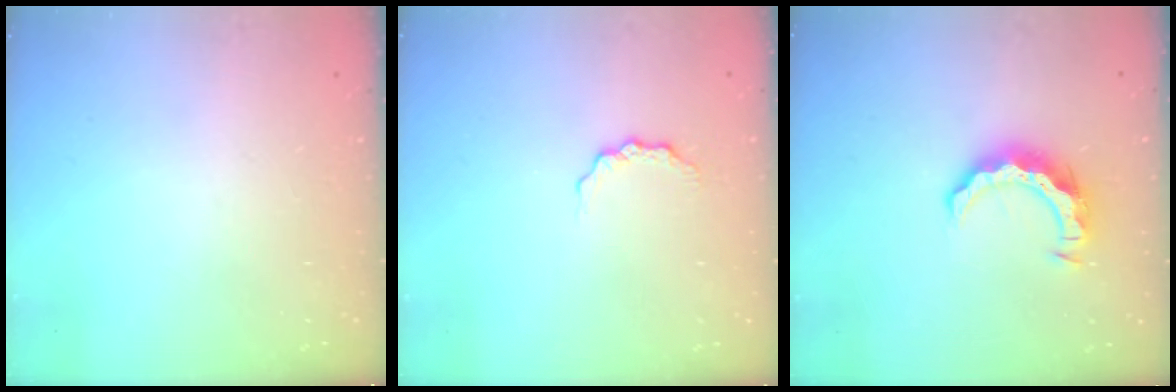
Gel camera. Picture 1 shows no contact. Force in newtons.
{"total": 4.8, "press": 4.8, "slide": 0.6}
{"total": 8.9, "press": 8.9, "slide": 0.5}